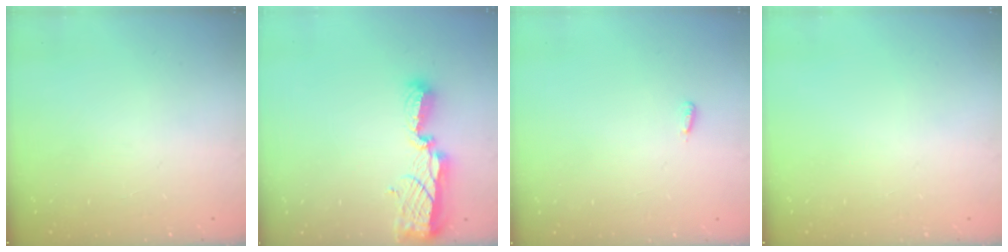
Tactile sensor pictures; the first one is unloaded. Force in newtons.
{"total": 8.7, "press": 8.6, "slide": 0.8}
{"total": 2.7, "press": 2.6, "slide": 0.9}
{"total": 0.0}